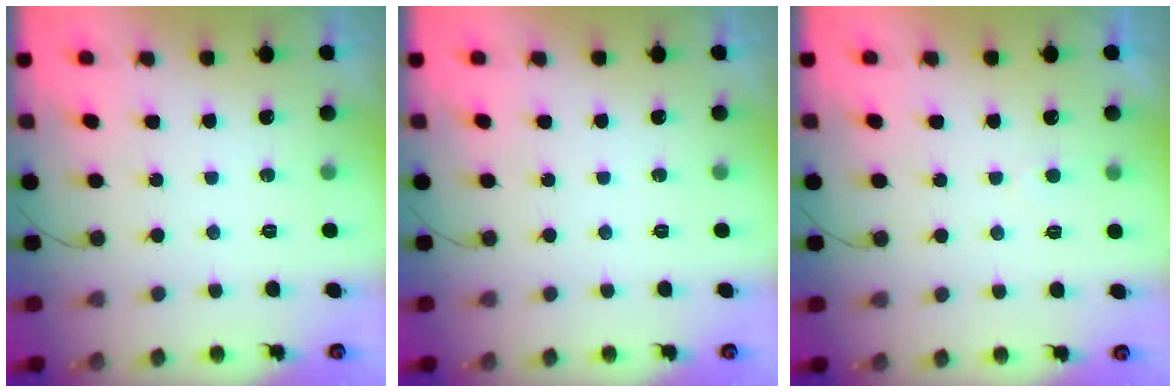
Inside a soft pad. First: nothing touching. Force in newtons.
{"total": 0.0}
{"total": 2.4, "press": 2.3, "slide": 0.3}